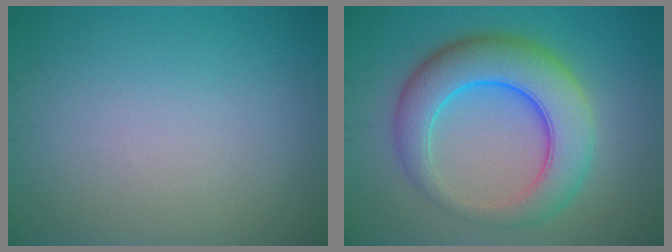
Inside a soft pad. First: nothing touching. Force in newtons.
{"total": 8.2, "press": 8.2, "slide": 0.0}